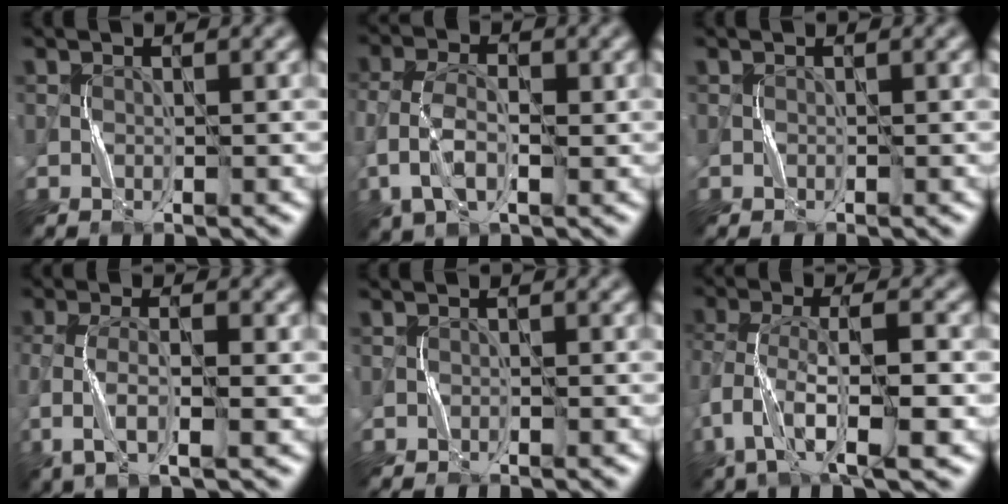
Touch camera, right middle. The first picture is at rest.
{"total": 5.2, "force": [-1.0, 3.2, 4.0], "torque": [-0.090, -0.002, -0.026]}
{"total": 0.0}
{"total": 4.3, "force": [-0.9, 1.4, 3.9], "torque": [-0.092, -0.003, -0.020]}
{"total": 0.0}
{"total": 7.0, "force": [-2.4, 2.7, 6.0], "torque": [-0.122, 0.003, -0.053]}